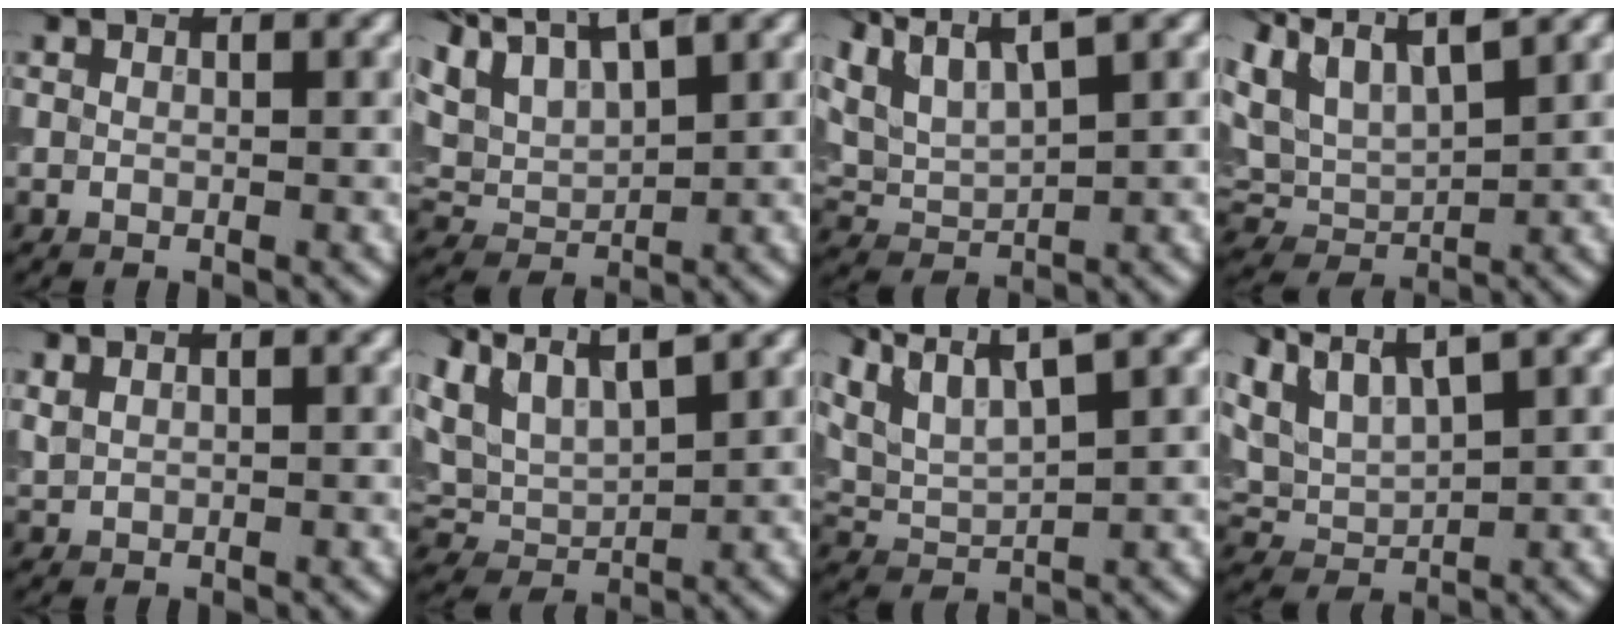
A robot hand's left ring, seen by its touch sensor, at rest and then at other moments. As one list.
[{"total": 5.5, "force": [4.0, 1.8, 3.3], "torque": [-0.087, 0.010, 0.070]}, {"total": 5.6, "force": [4.0, 1.4, 3.7], "torque": [-0.090, 0.014, 0.073]}, {"total": 7.0, "force": [4.1, 3.2, 4.7], "torque": [-0.117, 0.014, 0.071]}, {"total": 0.8, "force": [0.6, 0.3, 0.4], "torque": [-0.015, 0.000, 0.016]}, {"total": 6.3, "force": [3.9, 2.8, 4.1], "torque": [-0.103, 0.013, 0.066]}, {"total": 6.3, "force": [4.4, 1.5, 4.2], "torque": [-0.097, 0.016, 0.079]}, {"total": 5.0, "force": [3.6, 1.5, 3.1], "torque": [-0.080, 0.010, 0.067]}]